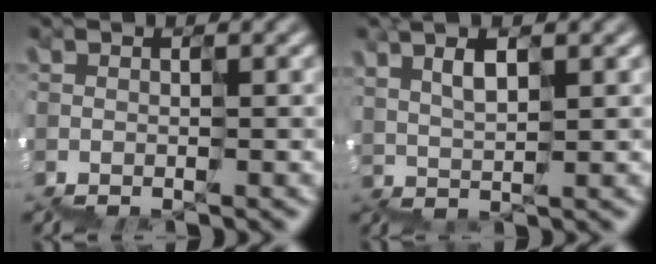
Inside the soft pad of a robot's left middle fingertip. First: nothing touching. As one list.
[{"total": 2.4, "force": [2.3, 0.1, 0.7], "torque": [0.002, 0.014, 0.051]}]